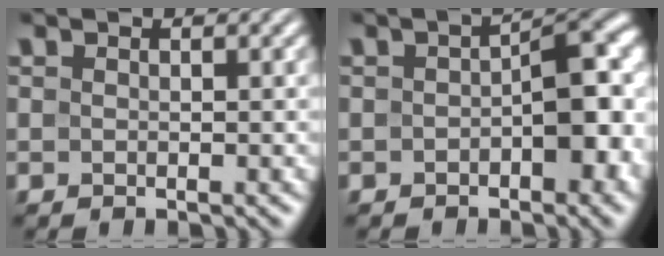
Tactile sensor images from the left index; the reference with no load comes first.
{"total": 7.2, "force": [-0.8, 3.6, 6.2], "torque": [-0.068, 0.009, -0.014]}